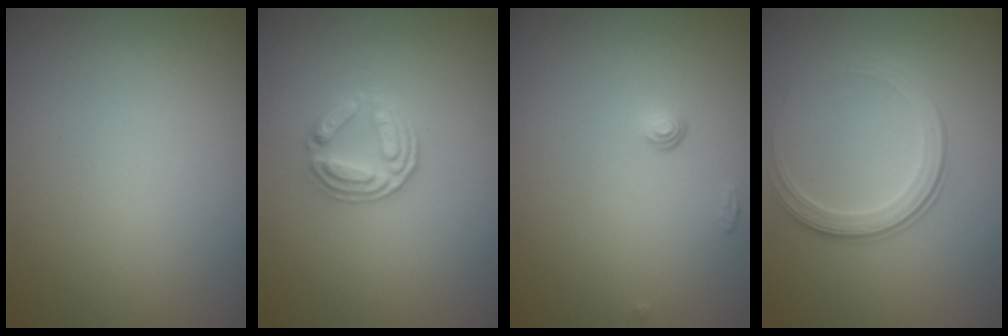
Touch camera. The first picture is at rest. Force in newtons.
{"total": 2.9, "press": 2.5, "slide": 1.6}
{"total": 0.8, "press": 0.5, "slide": 0.6}
{"total": 2.5, "press": 1.9, "slide": 1.7}